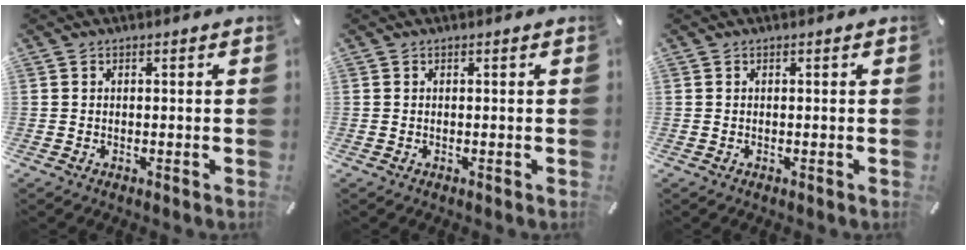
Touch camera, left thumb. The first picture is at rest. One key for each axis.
{"total": 0.0}
{"total": 0.0}